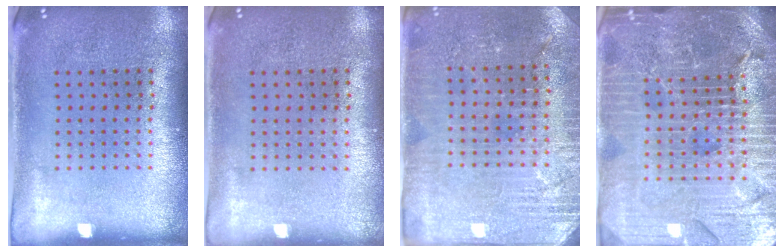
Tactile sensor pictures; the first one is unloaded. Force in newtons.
{"total": 0.0}
{"total": 3.0, "press": 2.9, "slide": 0.5}
{"total": 5.8, "press": 5.1, "slide": 2.6}